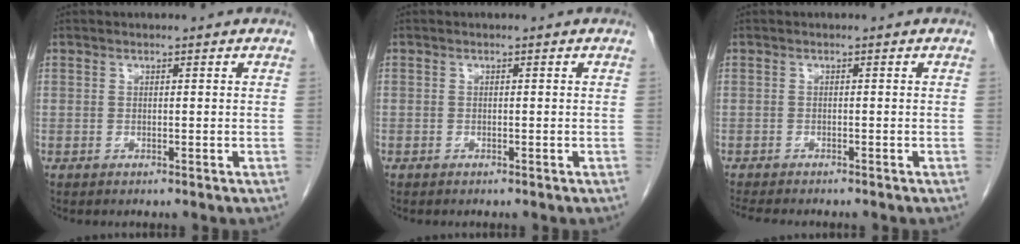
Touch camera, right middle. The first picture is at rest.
{"total": 0.0}
{"total": 5.9, "force": [-5.1, 1.3, 2.7], "torque": [-0.040, -0.009, -0.076]}